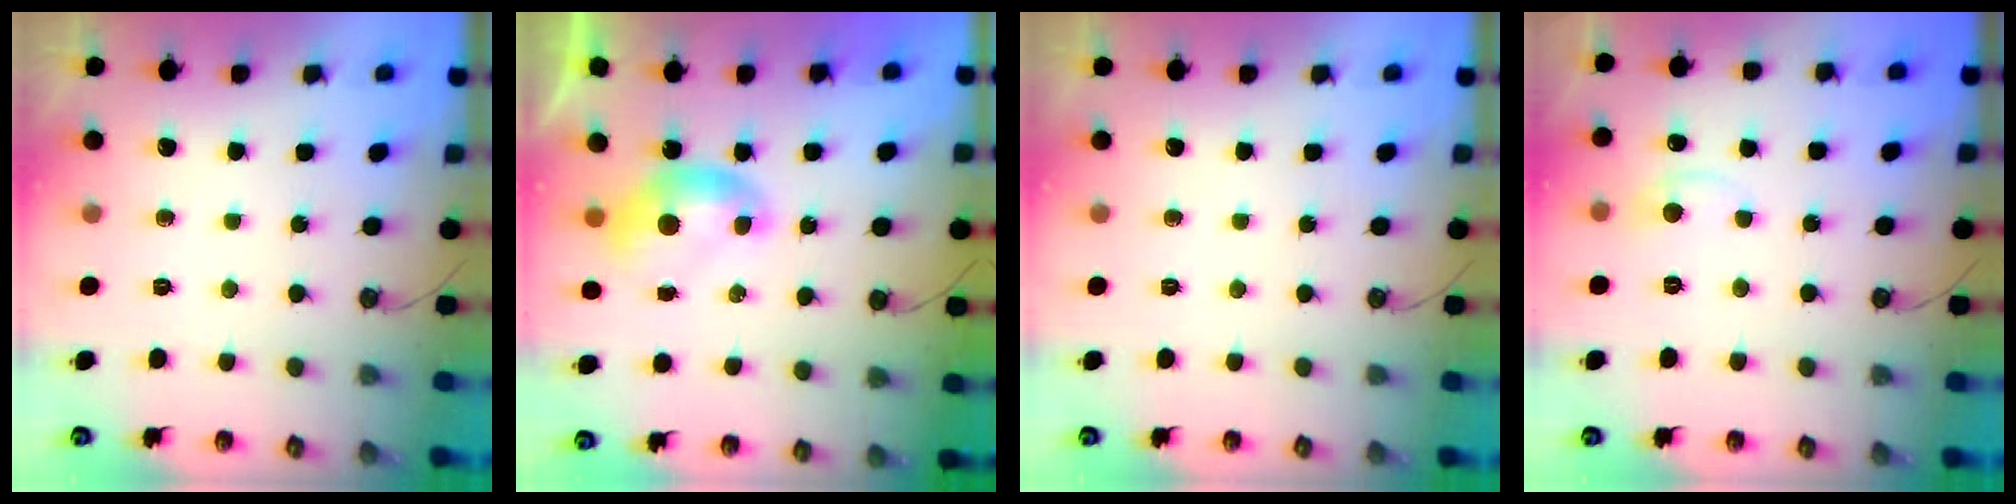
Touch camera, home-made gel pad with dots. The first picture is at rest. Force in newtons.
{"total": 0.0}
{"total": 0.0}
{"total": 1.0, "press": 0.8, "slide": 0.5}